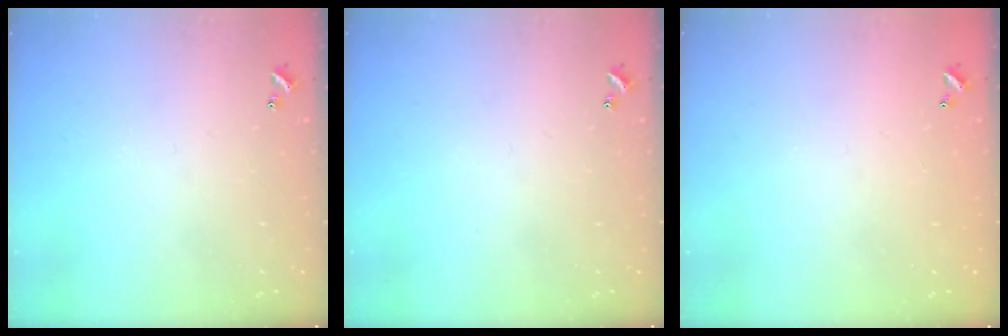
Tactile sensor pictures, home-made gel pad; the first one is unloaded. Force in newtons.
{"total": 0.0}
{"total": 2.9, "press": 2.9, "slide": 0.1}